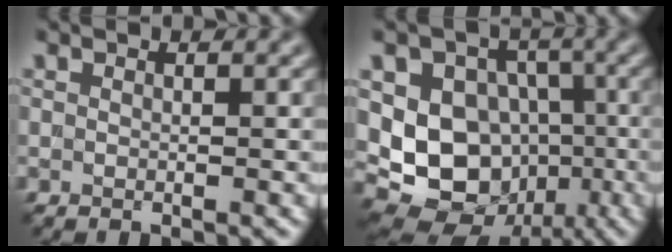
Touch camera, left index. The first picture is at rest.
{"total": 11.7, "force": [-1.5, 9.5, 6.6], "torque": [-0.097, 0.001, -0.042]}